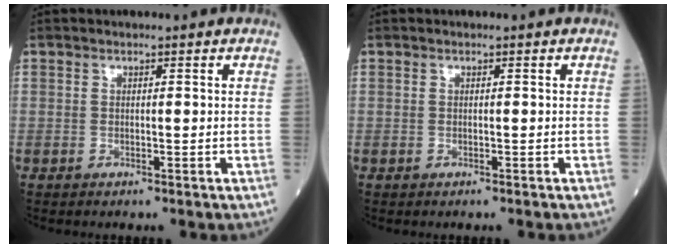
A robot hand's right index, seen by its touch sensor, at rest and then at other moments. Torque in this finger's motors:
{"motor_torque": [-0.06, -0.02, -0.03, 0.01]}